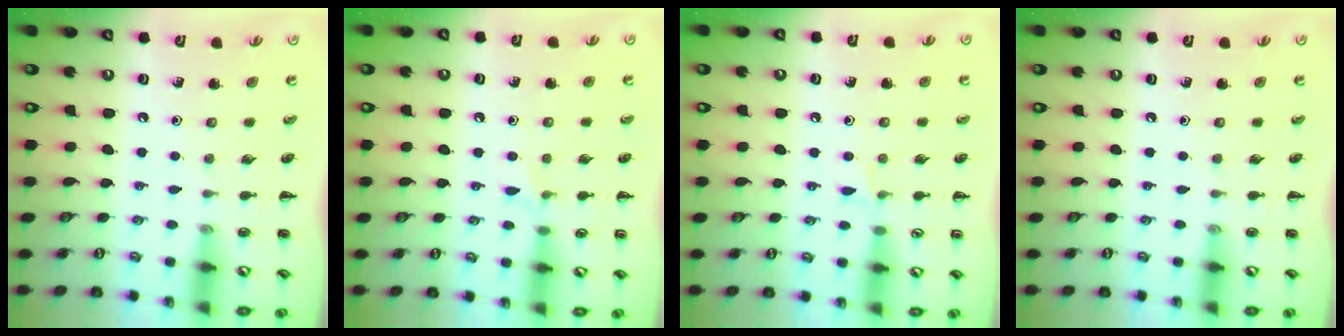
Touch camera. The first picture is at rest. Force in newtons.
{"total": 4.5, "press": 4.3, "slide": 1.4}
{"total": 4.0, "press": 3.7, "slide": 1.6}
{"total": 0.0}